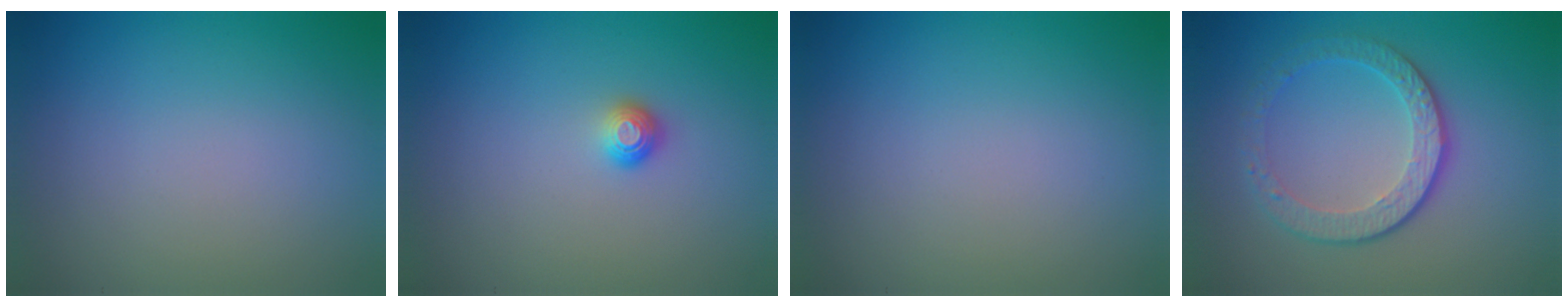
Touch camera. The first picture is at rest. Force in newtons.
{"total": 1.1, "press": 1.0, "slide": 0.4}
{"total": 0.0}
{"total": 4.5, "press": 3.2, "slide": 3.1}